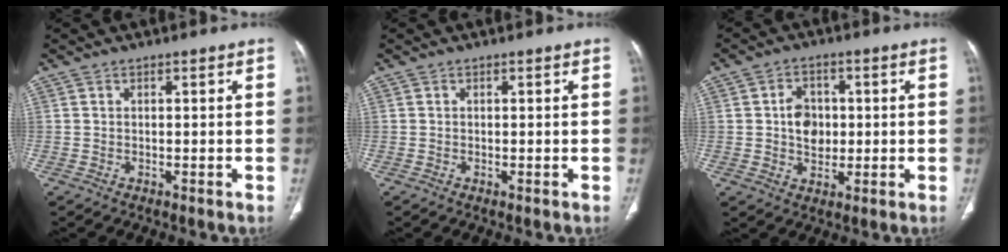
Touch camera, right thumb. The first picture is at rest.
{"total": 0.0}
{"total": 6.4, "force": [0.3, 5.0, 4.0], "torque": [-0.042, 0.003, 0.005]}